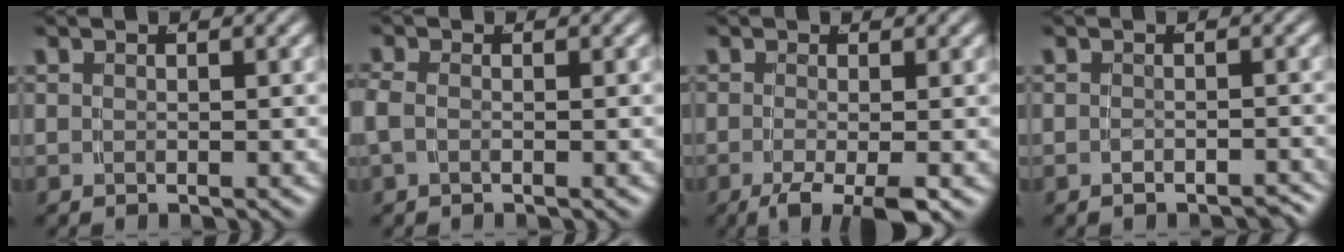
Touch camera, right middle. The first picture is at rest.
{"total": 1.3, "force": [-0.3, 0.6, 1.1], "torque": [-0.034, -0.009, -0.002]}
{"total": 6.7, "force": [-4.7, 2.1, 4.3], "torque": [-0.084, -0.040, -0.052]}
{"total": 1.8, "force": [-1.8, -0.1, 0.4], "torque": [-0.009, -0.005, -0.023]}